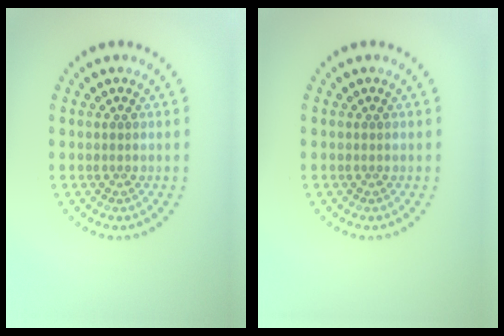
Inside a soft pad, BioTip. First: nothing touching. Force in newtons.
{"total": 0.0}